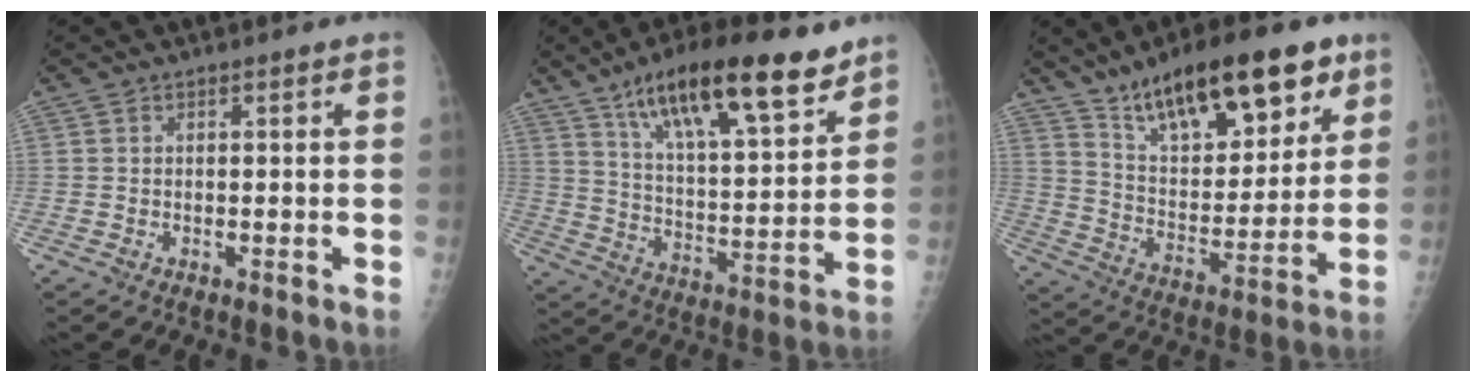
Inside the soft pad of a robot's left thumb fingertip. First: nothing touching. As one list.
[{"total": 21.2, "force": [13.6, 6.3, 15.0], "torque": [-0.221, -0.049, 0.229]}, {"total": 22.4, "force": [14.1, 8.6, 15.1], "torque": [-0.193, -0.053, 0.237]}]